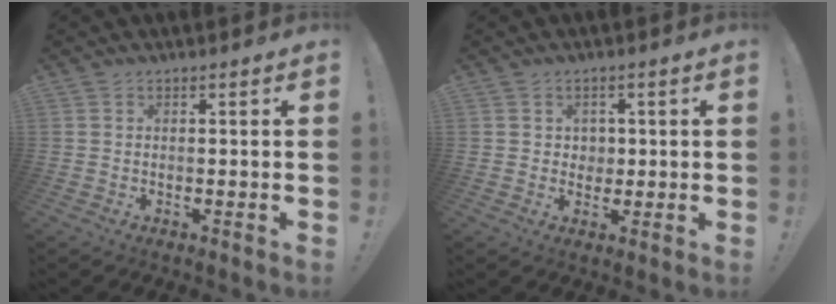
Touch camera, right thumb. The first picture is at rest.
{"total": 3.4, "force": [1.0, 3.2, 0.5], "torque": [-0.005, -0.004, 0.016]}